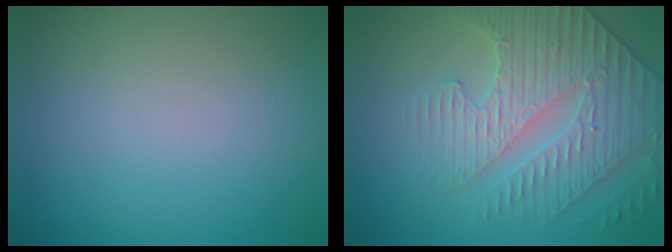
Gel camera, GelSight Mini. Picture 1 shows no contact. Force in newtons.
{"total": 4.5, "press": 4.5, "slide": 0.4}